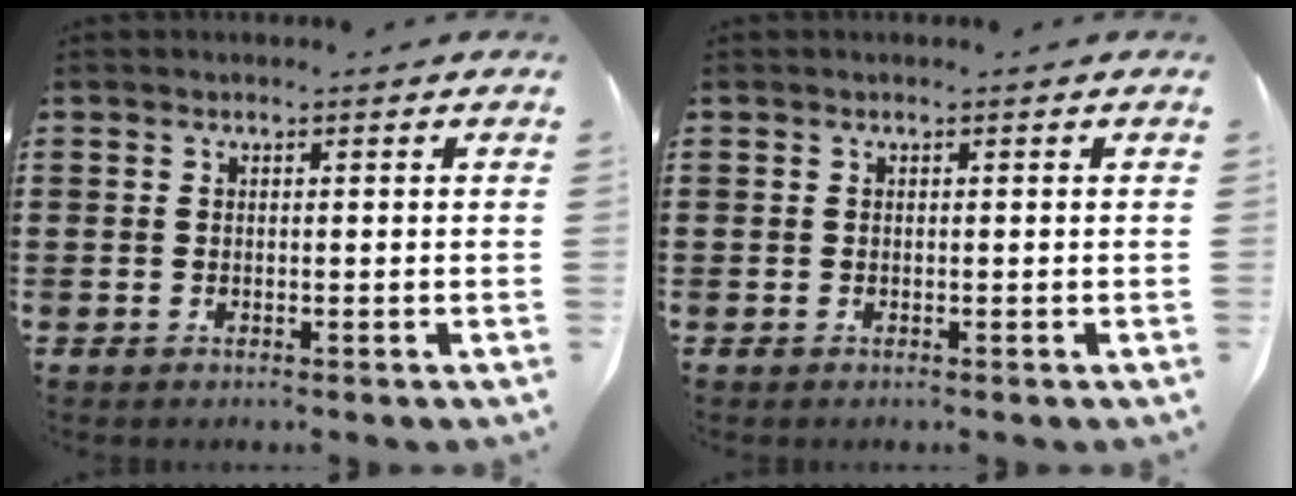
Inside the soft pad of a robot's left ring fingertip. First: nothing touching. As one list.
[{"total": 0.0}]